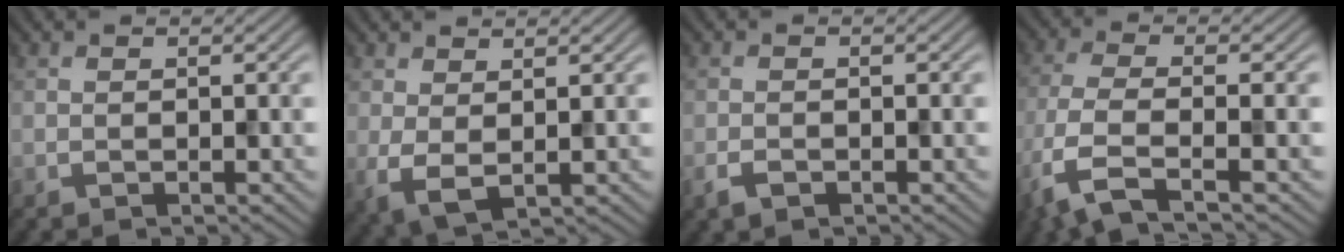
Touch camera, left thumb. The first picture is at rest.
{"total": 3.3, "force": [1.0, 1.6, 2.7], "torque": [-0.069, -0.005, 0.019]}
{"total": 1.6, "force": [-1.0, 0.8, 1.0], "torque": [-0.022, -0.003, -0.021]}
{"total": 7.3, "force": [-3.7, 2.1, 6.0], "torque": [-0.140, -0.012, -0.092]}